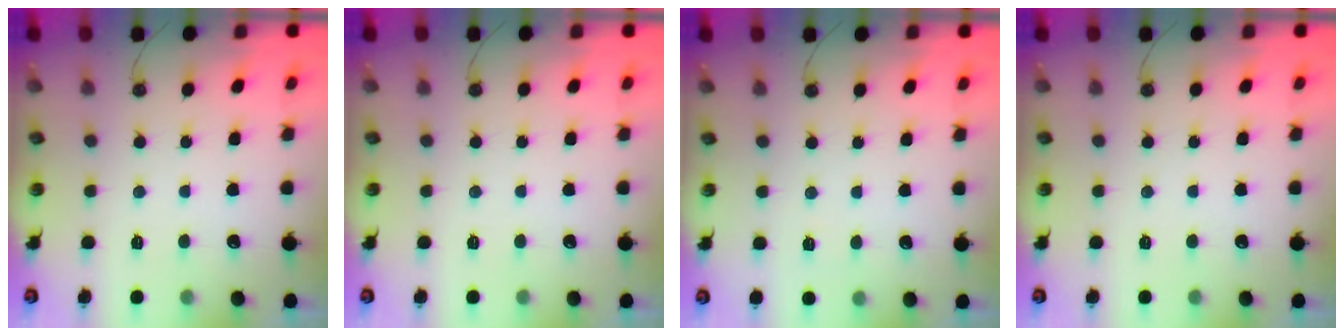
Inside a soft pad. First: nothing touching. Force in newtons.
{"total": 0.0}
{"total": 2.7, "press": 1.5, "slide": 2.3}
{"total": 0.0}